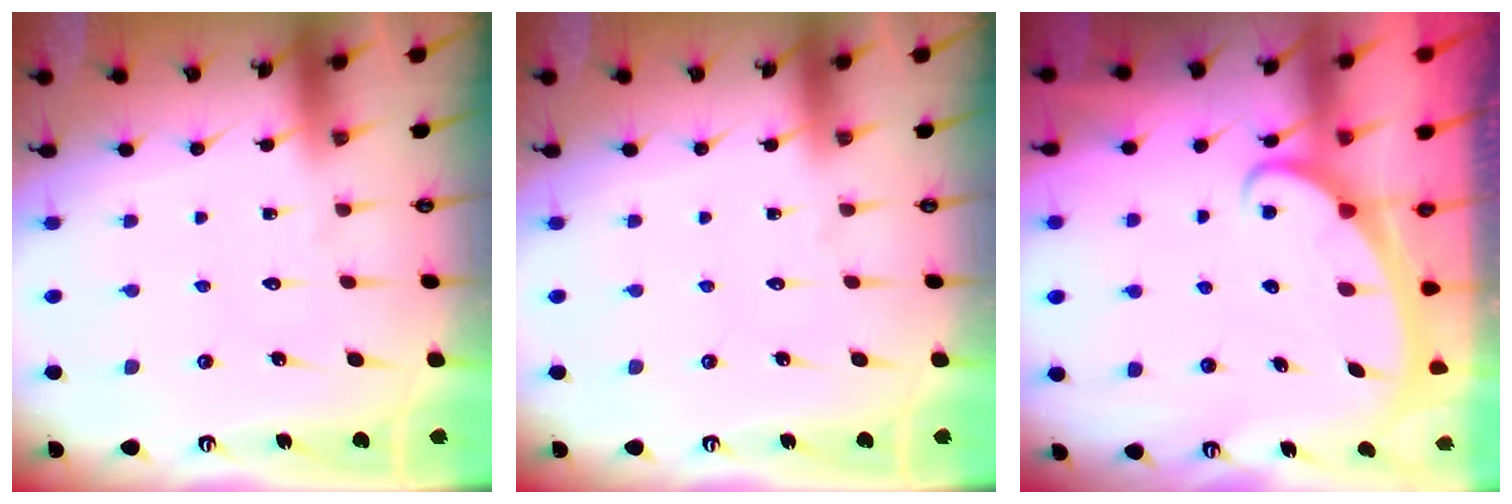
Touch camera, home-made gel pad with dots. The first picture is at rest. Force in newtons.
{"total": 0.0}
{"total": 2.3, "press": 2.3, "slide": 0.3}